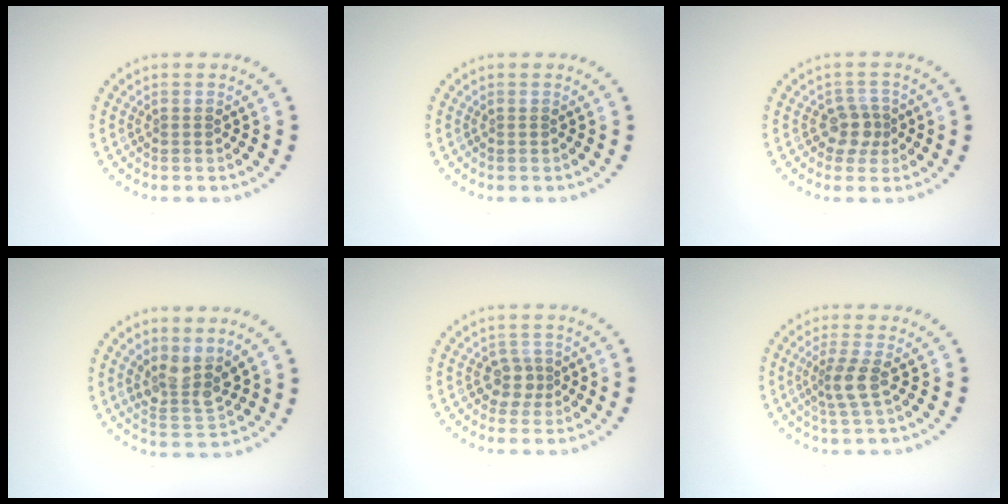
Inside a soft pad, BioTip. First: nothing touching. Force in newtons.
{"total": 0.0}
{"total": 2.2, "press": 1.8, "slide": 1.2}
{"total": 3.6, "press": 3.2, "slide": 1.6}
{"total": 2.0, "press": 1.6, "slide": 1.2}
{"total": 2.5, "press": 1.9, "slide": 1.5}